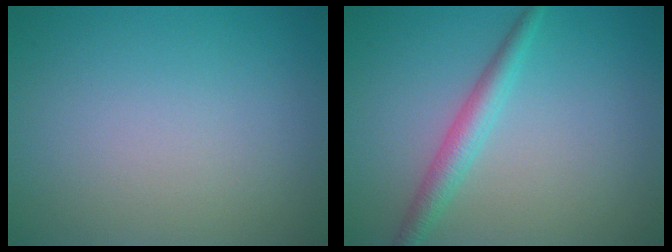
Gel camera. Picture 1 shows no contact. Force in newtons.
{"total": 2.6, "press": 2.6, "slide": 0.0}